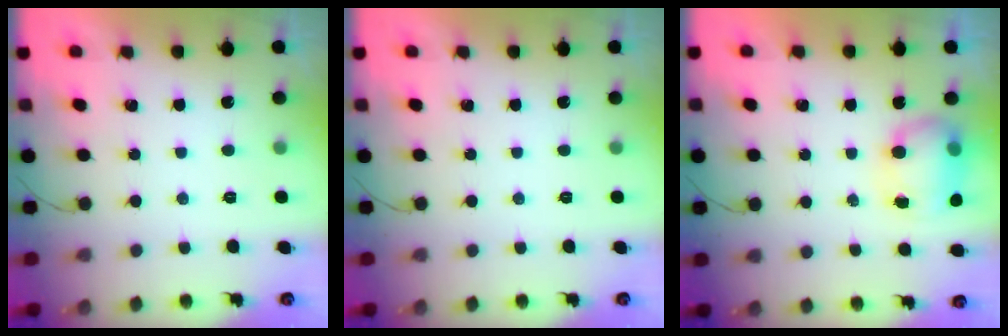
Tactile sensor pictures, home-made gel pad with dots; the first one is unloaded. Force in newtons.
{"total": 0.0}
{"total": 8.6, "press": 8.5, "slide": 0.7}